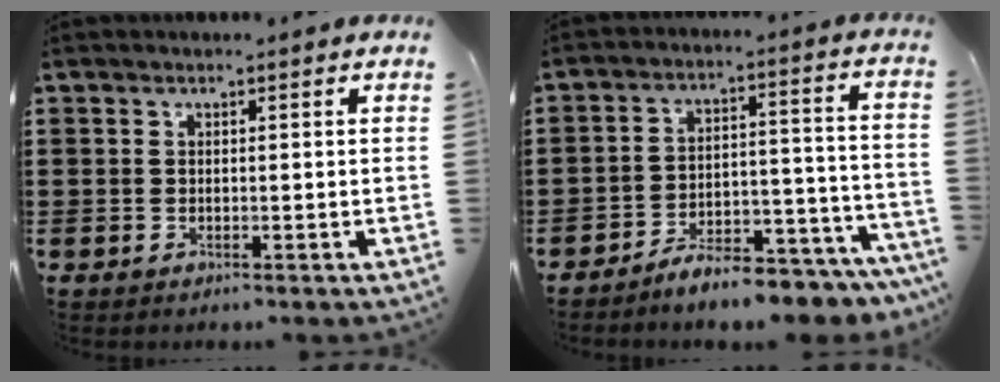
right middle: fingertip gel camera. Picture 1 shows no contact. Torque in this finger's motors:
{"motor_torque": [2.14, 0.00, 0.46, 0.10]}